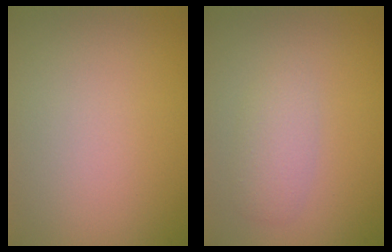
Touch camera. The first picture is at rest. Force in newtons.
{"total": 2.1, "press": 2.1, "slide": 0.1}